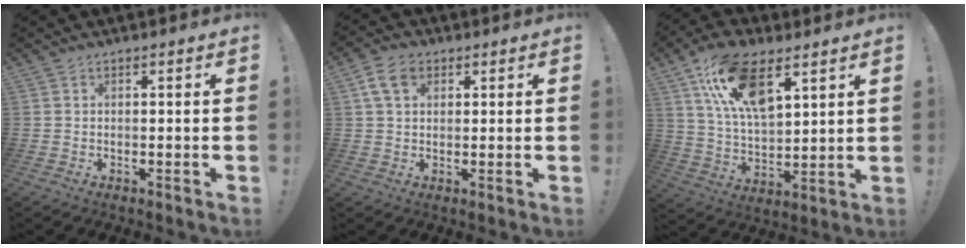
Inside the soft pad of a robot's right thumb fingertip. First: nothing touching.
{"total": 7.6, "force": [2.9, 5.1, 4.7], "torque": [-0.086, 0.007, 0.060]}
{"total": 16.7, "force": [9.1, 7.6, 11.8], "torque": [-0.223, -0.032, 0.162]}